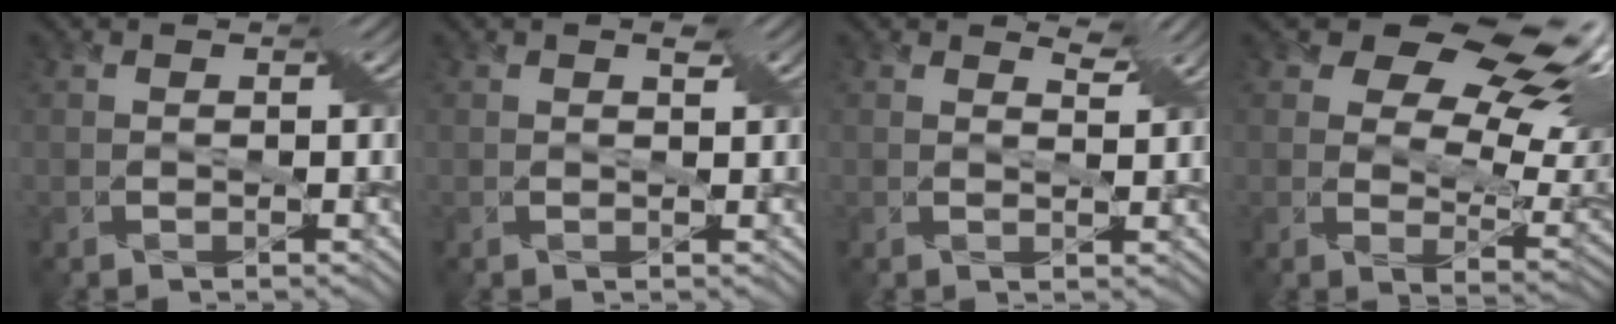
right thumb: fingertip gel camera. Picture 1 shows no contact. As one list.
[{"total": 0.9, "force": [0.7, 0.1, 0.4], "torque": [-0.010, 0.006, 0.012]}, {"total": 1.6, "force": [1.5, -0.3, 0.3], "torque": [-0.024, -0.001, 0.028]}, {"total": 15.2, "force": [8.9, 7.6, 9.7], "torque": [-0.172, 0.022, 0.142]}]